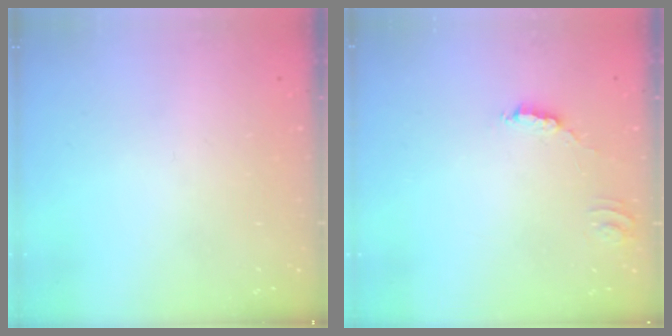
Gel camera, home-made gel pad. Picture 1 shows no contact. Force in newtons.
{"total": 2.7, "press": 2.7, "slide": 0.2}